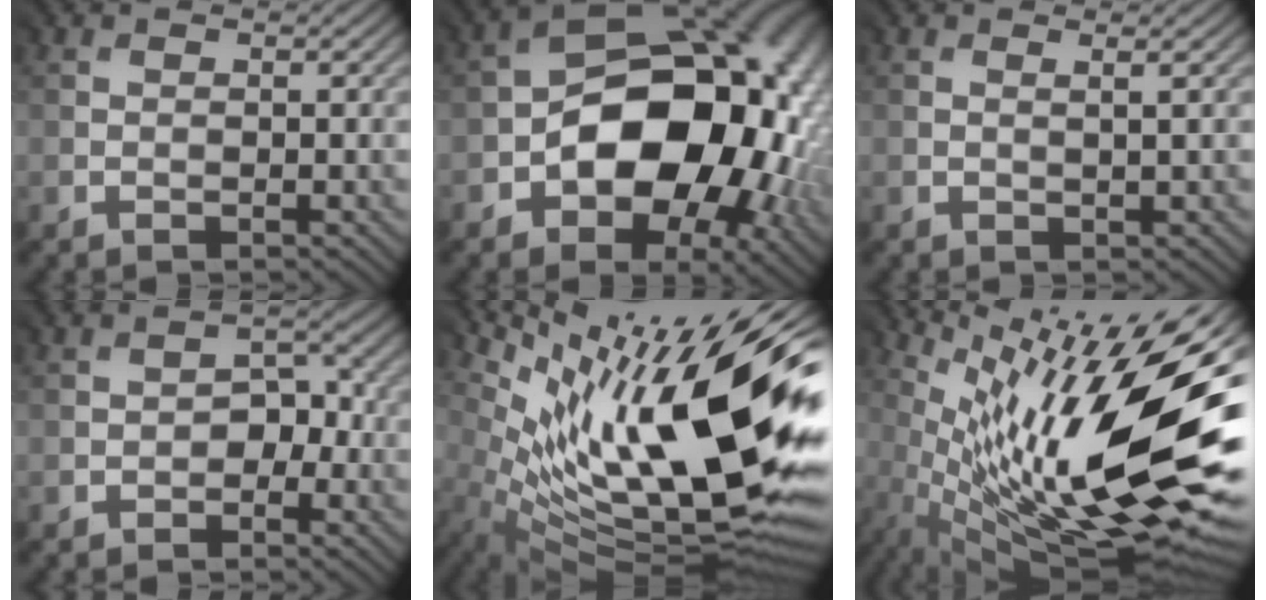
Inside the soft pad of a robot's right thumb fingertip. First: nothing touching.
{"total": 17.8, "force": [-2.1, 11.8, 13.2], "torque": [-0.177, -0.012, -0.028]}
{"total": 0.5, "force": [0.3, -0.2, 0.4], "torque": [-0.003, 0.007, 0.004]}
{"total": 2.9, "force": [-1.3, 2.0, 1.7], "torque": [-0.011, 0.006, -0.019]}
{"total": 18.4, "force": [4.7, 5.3, 17.0], "torque": [-0.276, 0.007, 0.100]}
{"total": 18.0, "force": [0.9, 5.0, 17.3], "torque": [-0.280, -0.003, 0.025]}